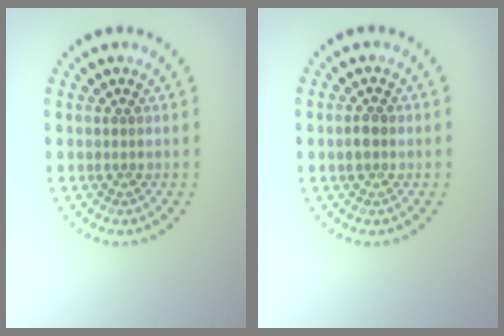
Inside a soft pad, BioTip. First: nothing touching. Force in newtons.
{"total": 1.4, "press": 1.4, "slide": 0.2}